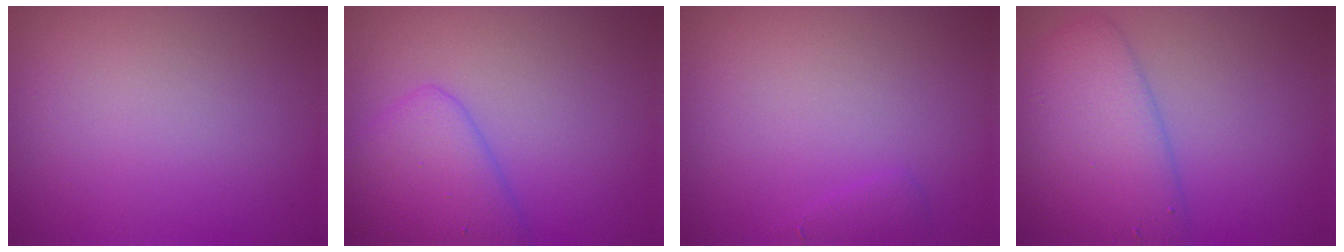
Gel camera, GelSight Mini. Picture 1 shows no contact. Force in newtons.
{"total": 3.9, "press": 3.9, "slide": 0.2}
{"total": 0.8, "press": 0.8, "slide": 0.1}
{"total": 5.0, "press": 5.0, "slide": 0.1}